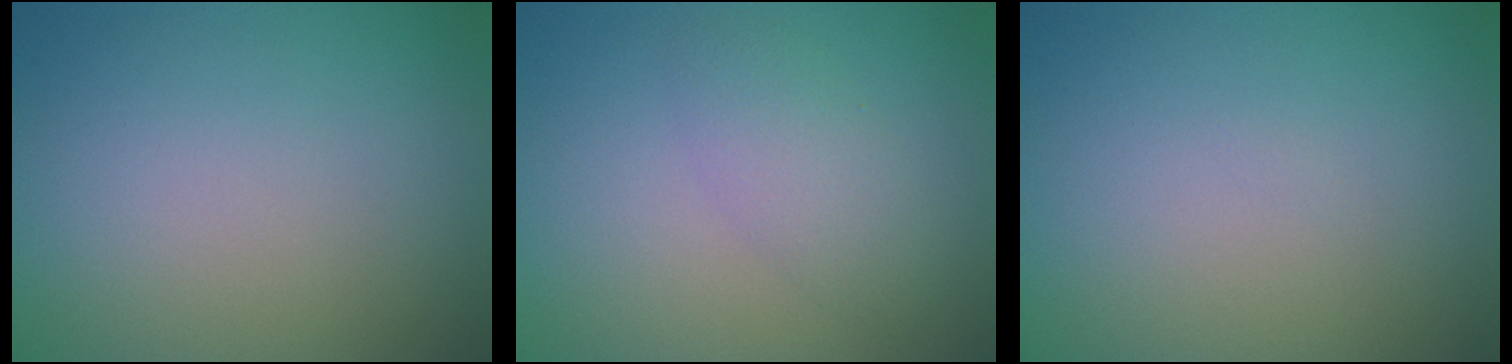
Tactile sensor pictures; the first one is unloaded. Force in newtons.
{"total": 2.5, "press": 2.5, "slide": 0.1}
{"total": 0.0}